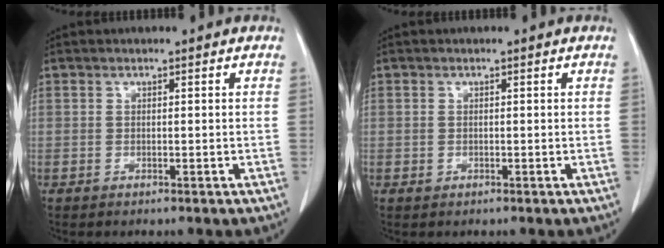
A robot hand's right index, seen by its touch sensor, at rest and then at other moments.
{"total": 0.6, "force": [0.0, 0.6, 0.1], "torque": [-0.004, 0.001, 0.000]}